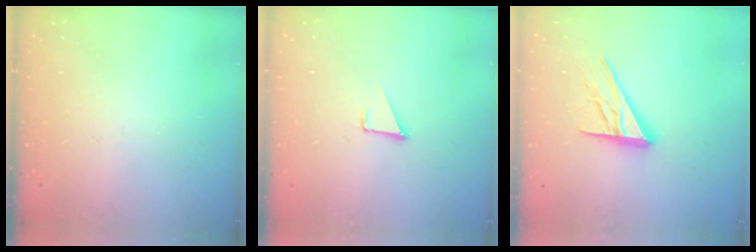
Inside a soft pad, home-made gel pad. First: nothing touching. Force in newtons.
{"total": 1.6, "press": 1.5, "slide": 0.1}
{"total": 13.9, "press": 13.8, "slide": 1.3}